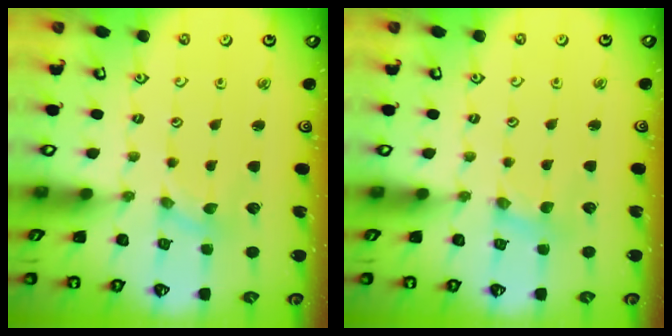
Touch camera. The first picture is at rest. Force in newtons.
{"total": 0.6, "press": 0.6, "slide": 0.1}